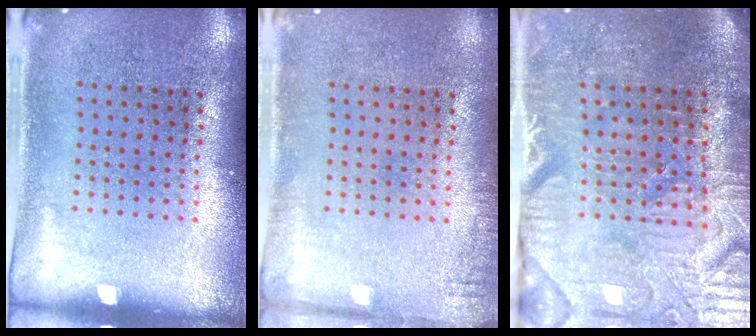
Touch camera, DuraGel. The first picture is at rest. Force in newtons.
{"total": 1.3, "press": 1.3, "slide": 0.1}
{"total": 4.0, "press": 3.9, "slide": 1.0}